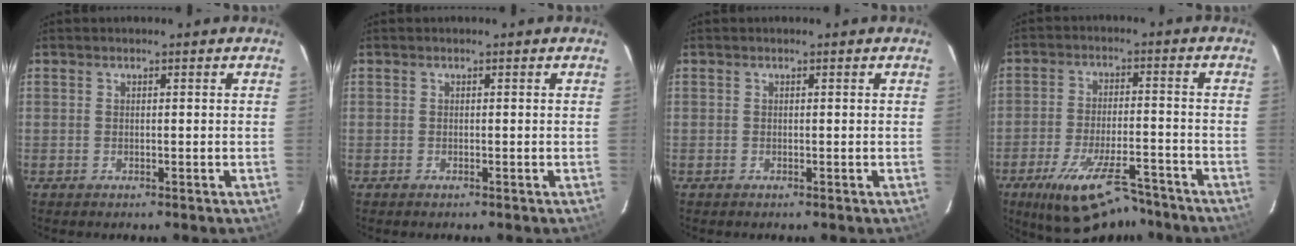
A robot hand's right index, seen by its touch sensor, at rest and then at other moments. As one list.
[{"total": 0.0}, {"total": 0.0}, {"total": 15.3, "force": [-11.5, 4.7, 8.8], "torque": [-0.172, -0.024, -0.182]}]